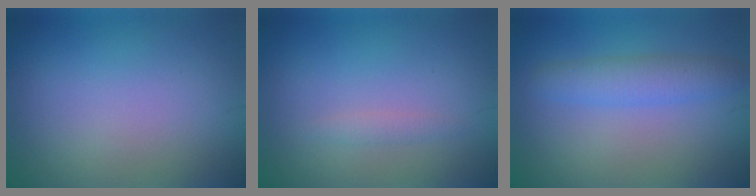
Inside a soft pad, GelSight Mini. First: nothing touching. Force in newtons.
{"total": 0.8, "press": 0.8, "slide": 0.1}
{"total": 2.9, "press": 2.9, "slide": 0.1}